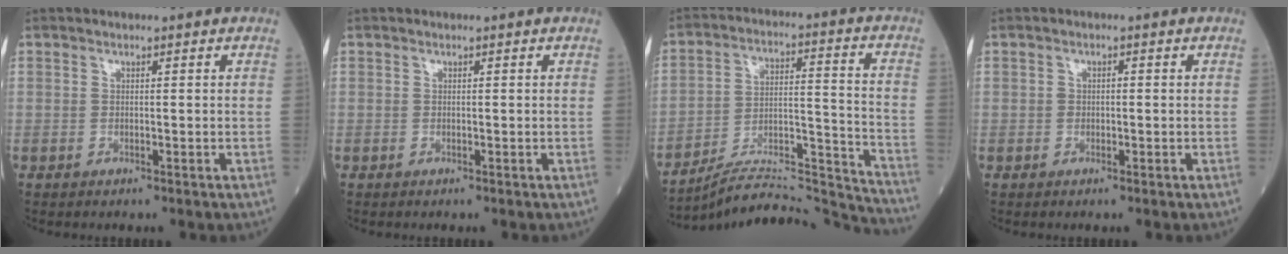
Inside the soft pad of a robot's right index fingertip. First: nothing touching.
{"total": 0.0}
{"total": 20.1, "force": [-19.8, -0.9, 3.5], "torque": [-0.052, 0.028, -0.302]}
{"total": 0.9, "force": [-0.1, 0.8, 0.5], "torque": [-0.010, 0.004, -0.003]}